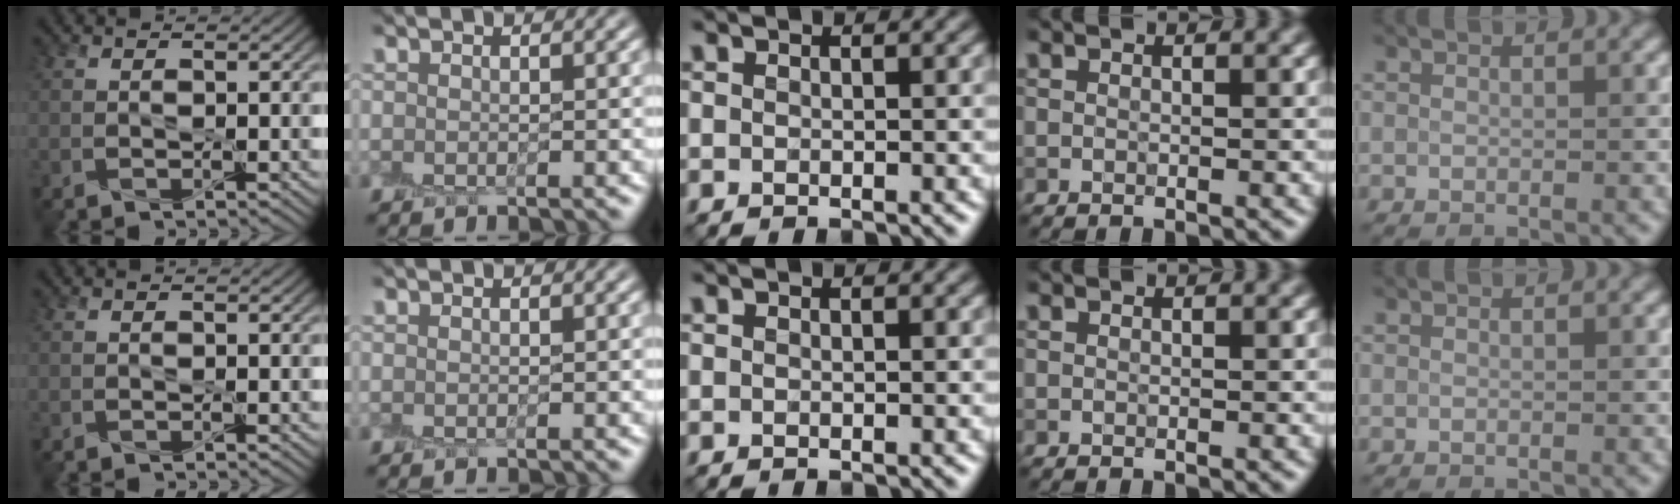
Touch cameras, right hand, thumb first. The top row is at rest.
{}